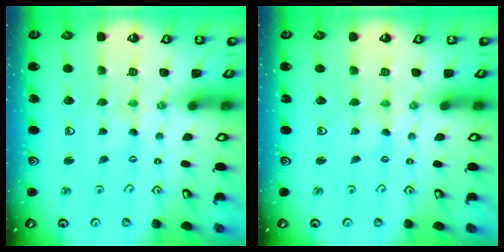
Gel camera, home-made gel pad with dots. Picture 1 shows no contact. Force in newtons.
{"total": 0.0}